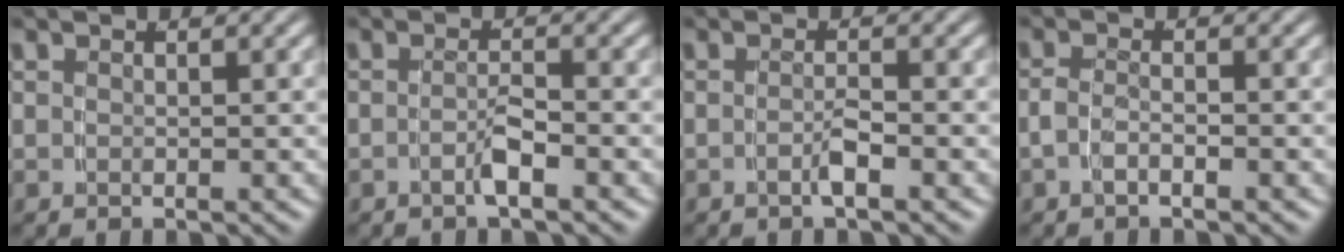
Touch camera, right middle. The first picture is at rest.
{"total": 2.0, "force": [-1.5, -0.4, 1.3], "torque": [-0.015, 0.000, -0.026]}
{"total": 1.6, "force": [-1.2, -0.4, 1.0], "torque": [-0.012, 0.000, -0.022]}
{"total": 1.9, "force": [-1.3, 0.5, 1.3], "torque": [-0.031, -0.007, -0.019]}